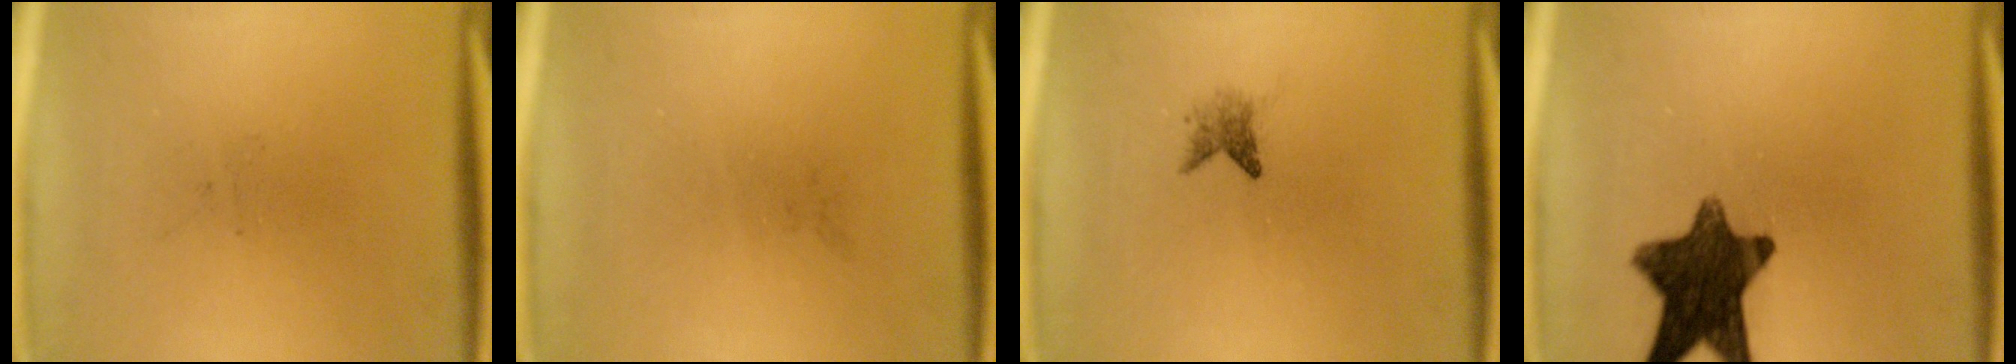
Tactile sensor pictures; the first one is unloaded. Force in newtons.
{"total": 0.0}
{"total": 1.6}
{"total": 12.1}